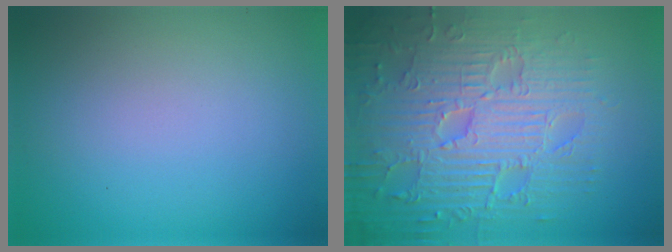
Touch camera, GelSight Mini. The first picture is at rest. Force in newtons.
{"total": 9.4, "press": 6.9, "slide": 6.4}